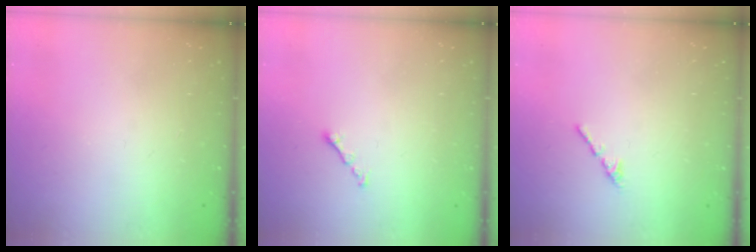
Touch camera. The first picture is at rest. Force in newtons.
{"total": 0.8, "press": 0.7, "slide": 0.4}
{"total": 0.8, "press": 0.7, "slide": 0.5}